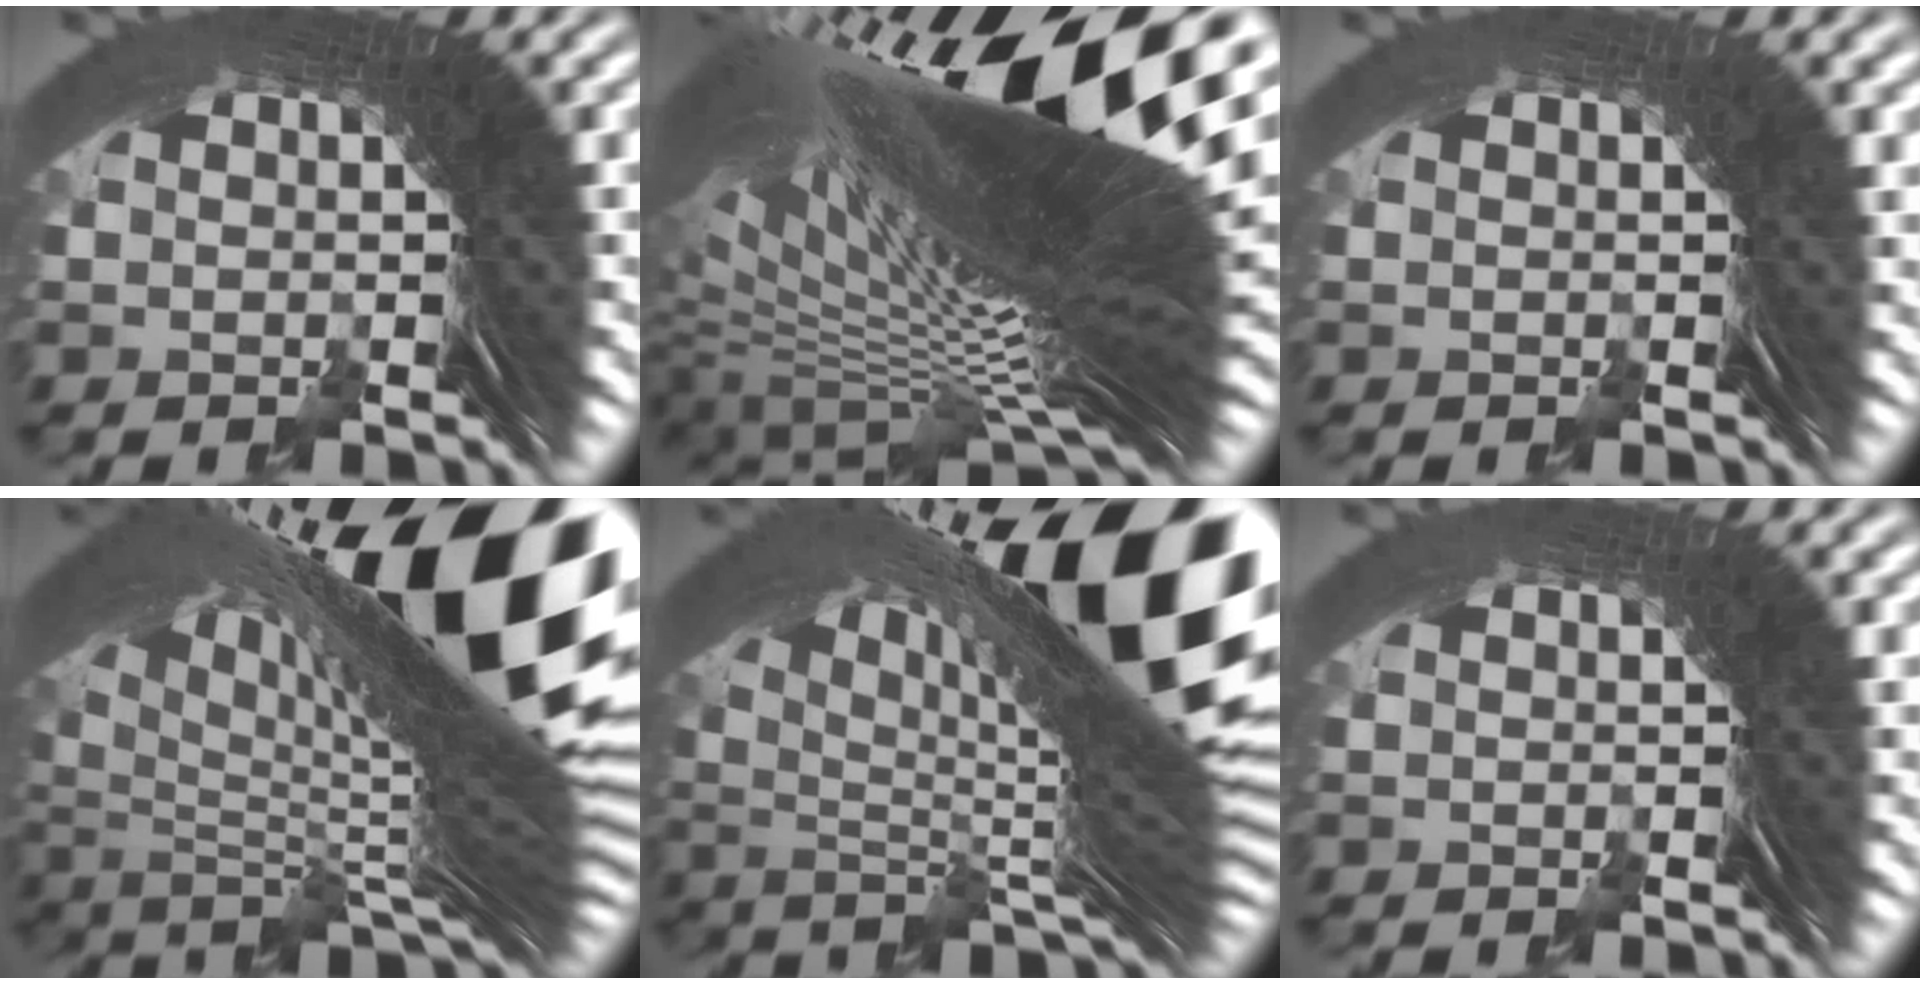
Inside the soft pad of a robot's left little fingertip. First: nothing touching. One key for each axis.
{"total": 35.5, "fx": 3.7, "fy": 14.5, "fz": 32.1, "tx": -0.507, "ty": 0.012, "tz": 0.062}
{"total": 1.3, "fx": 0.5, "fy": 0.2, "fz": 1.2, "tx": -0.007, "ty": 0.008, "tz": 0.002}
{"total": 26.5, "fx": 3.9, "fy": 11.0, "fz": 23.7, "tx": -0.327, "ty": 0.023, "tz": 0.053}
{"total": 22.6, "fx": 3.7, "fy": 9.3, "fz": 20.2, "tx": -0.281, "ty": 0.009, "tz": 0.053}
{"total": 0.7, "fx": 0.3, "fy": 0.0, "fz": 0.7, "tx": -0.004, "ty": 0.006, "tz": 0.001}